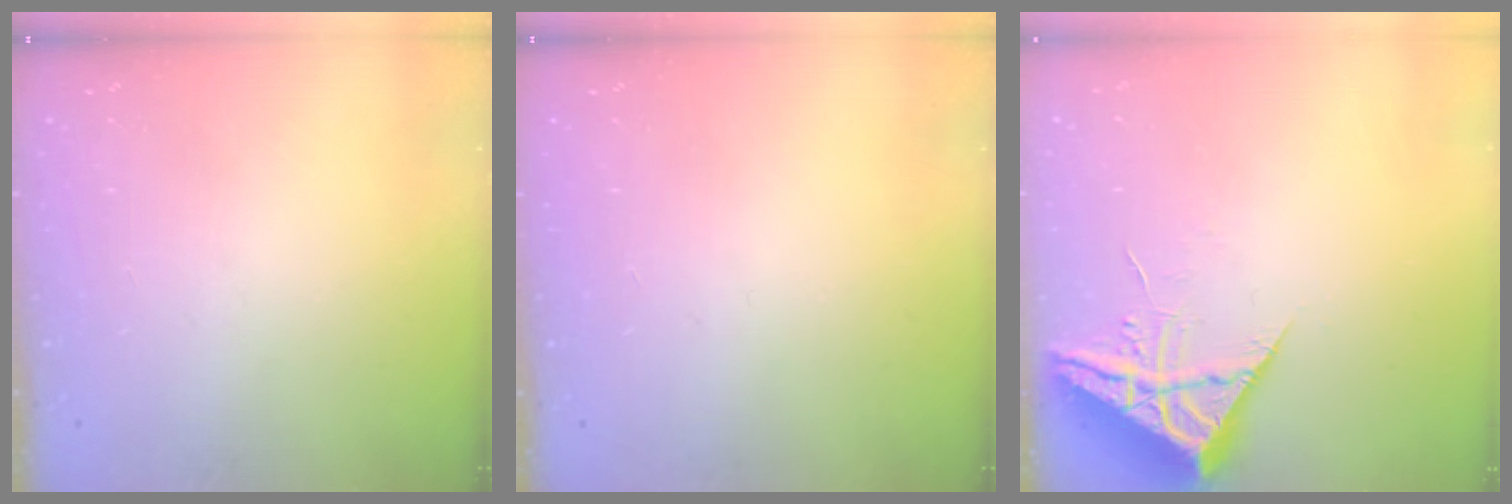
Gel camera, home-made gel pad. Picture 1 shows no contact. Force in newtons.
{"total": 0.0}
{"total": 6.7, "press": 6.7, "slide": 0.5}